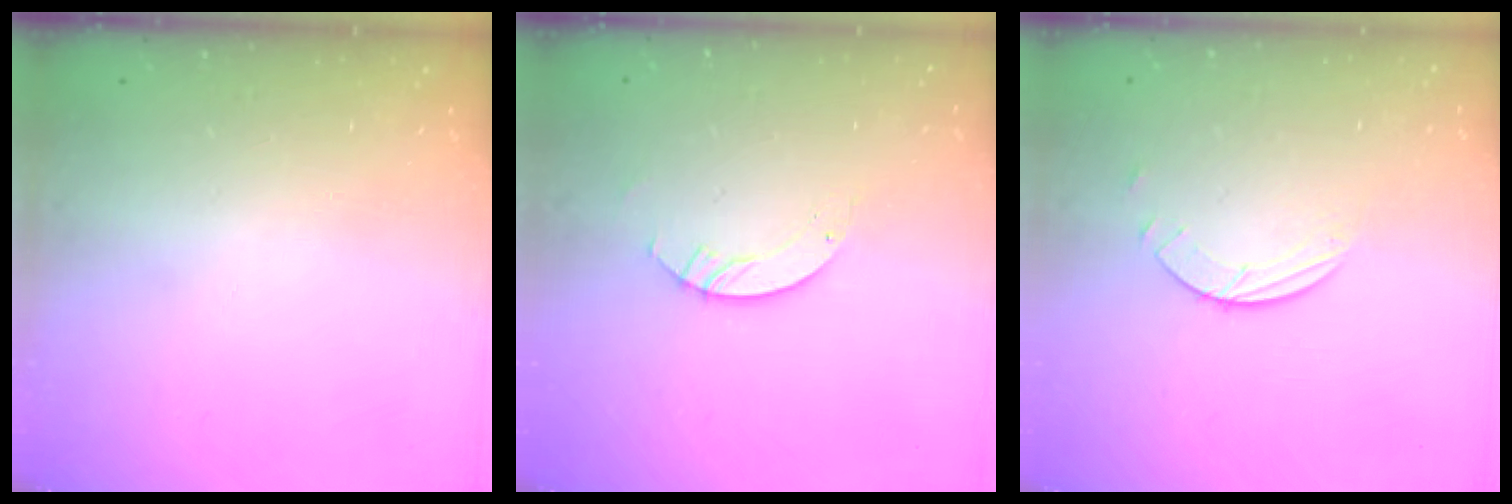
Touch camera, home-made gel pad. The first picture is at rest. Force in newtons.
{"total": 3.5, "press": 3.5, "slide": 0.2}
{"total": 2.0, "press": 2.0, "slide": 0.2}